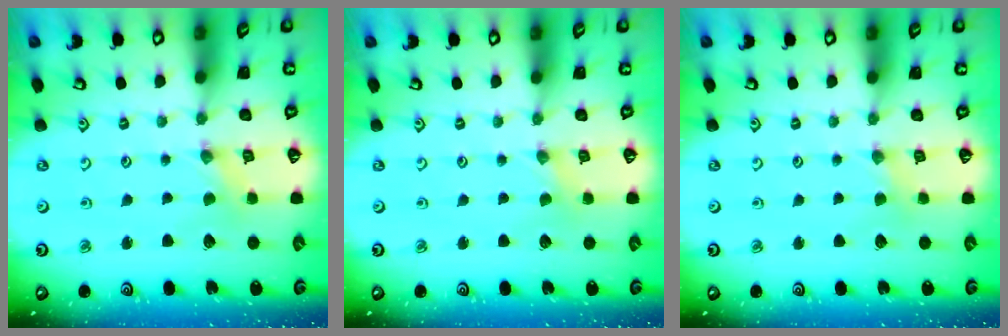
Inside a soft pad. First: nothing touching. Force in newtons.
{"total": 0.0}
{"total": 1.8, "press": 1.7, "slide": 0.4}